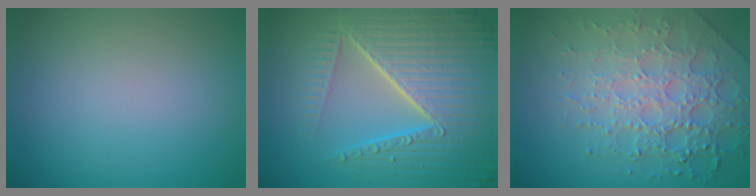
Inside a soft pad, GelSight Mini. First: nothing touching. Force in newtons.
{"total": 10.3, "press": 6.7, "slide": 7.8}
{"total": 8.1, "press": 5.6, "slide": 5.9}